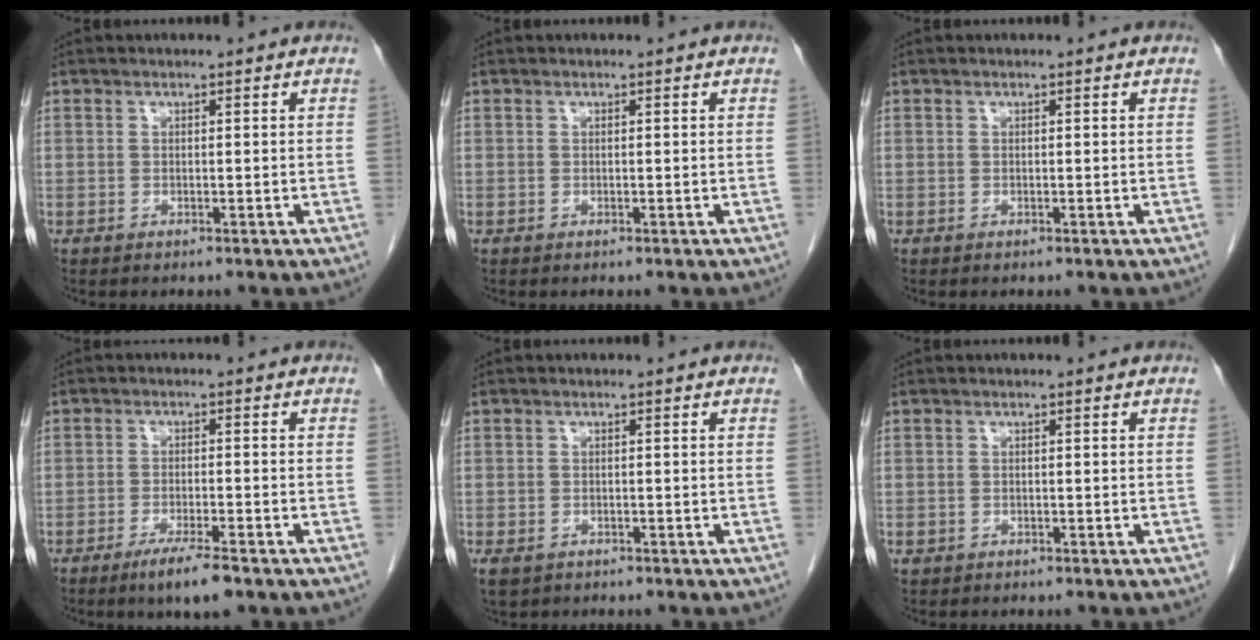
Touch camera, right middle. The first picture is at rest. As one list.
[{"total": 0.0}, {"total": 0.0}, {"total": 5.5, "force": [-3.7, 0.4, 4.1], "torque": [-0.077, -0.012, -0.062]}, {"total": 2.3, "force": [-1.5, 1.5, 0.9], "torque": [-0.022, -0.003, -0.019]}, {"total": 0.7, "force": [-0.4, 0.6, 0.1], "torque": [-0.007, 0.003, -0.006]}]